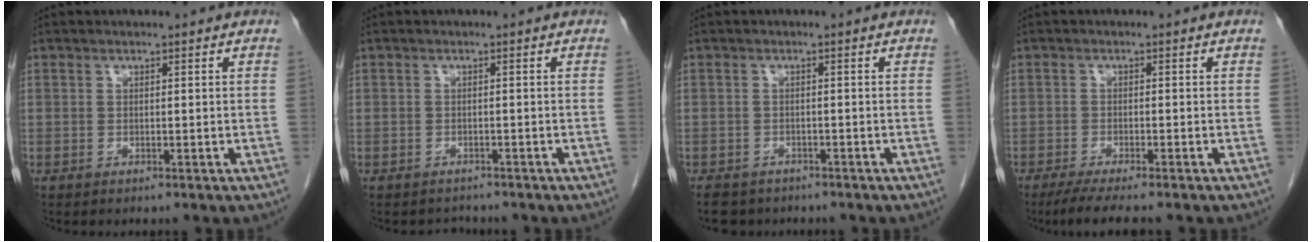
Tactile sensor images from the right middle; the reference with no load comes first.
{"total": 1.5, "force": [-1.3, 0.7, -0.4], "torque": [0.002, -0.003, -0.021]}
{"total": 5.1, "force": [-4.2, 2.7, 1.1], "torque": [-0.016, -0.001, -0.057]}
{"total": 5.3, "force": [-4.2, 0.1, 3.2], "torque": [-0.050, -0.013, -0.068]}